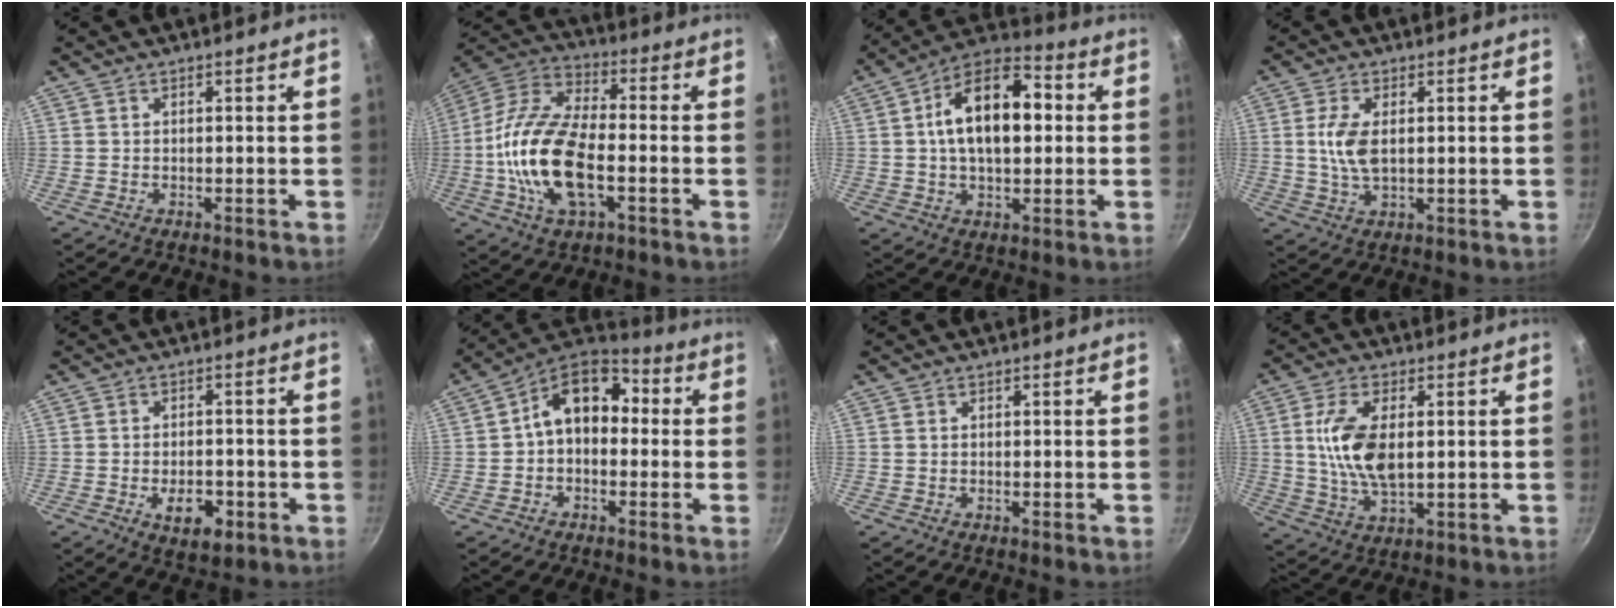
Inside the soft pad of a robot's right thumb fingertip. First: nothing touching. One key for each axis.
{"total": 19.3, "fx": -3.5, "fy": 9.1, "fz": 16.7, "tx": -0.338, "ty": 0.024, "tz": -0.066}
{"total": 16.1, "fx": 2.0, "fy": 8.9, "fz": 13.3, "tx": -0.202, "ty": 0.027, "tz": 0.023}
{"total": 6.0, "fx": 0.7, "fy": 3.0, "fz": 5.2, "tx": -0.117, "ty": -0.004, "tz": 0.014}
{"total": 6.5, "fx": -2.4, "fy": 3.5, "fz": 4.9, "tx": -0.063, "ty": 0.007, "tz": -0.031}
{"total": 12.1, "fx": 0.4, "fy": 8.2, "fz": 8.9, "tx": -0.103, "ty": 0.042, "tz": -0.012}
{"total": 0.0}
{"total": 11.0, "fx": 1.3, "fy": 5.4, "fz": 9.6, "tx": -0.195, "ty": -0.010, "tz": 0.029}